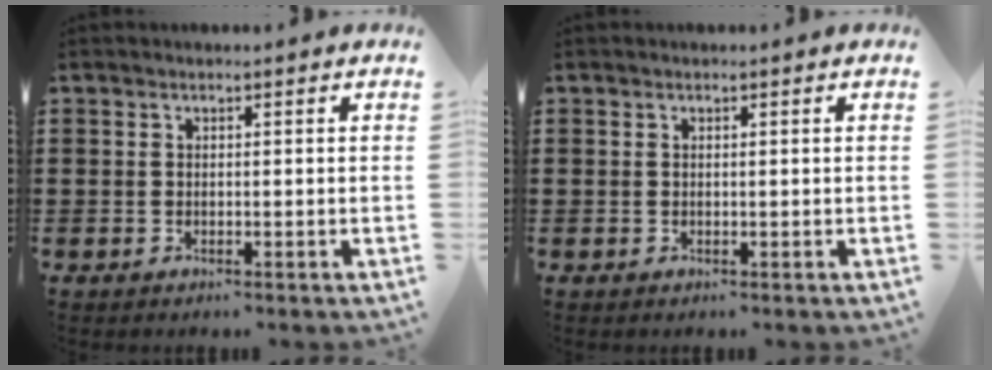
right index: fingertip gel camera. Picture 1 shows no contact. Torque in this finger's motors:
{"motor_torque": [-0.16, -0.22, 0.00, -0.01]}